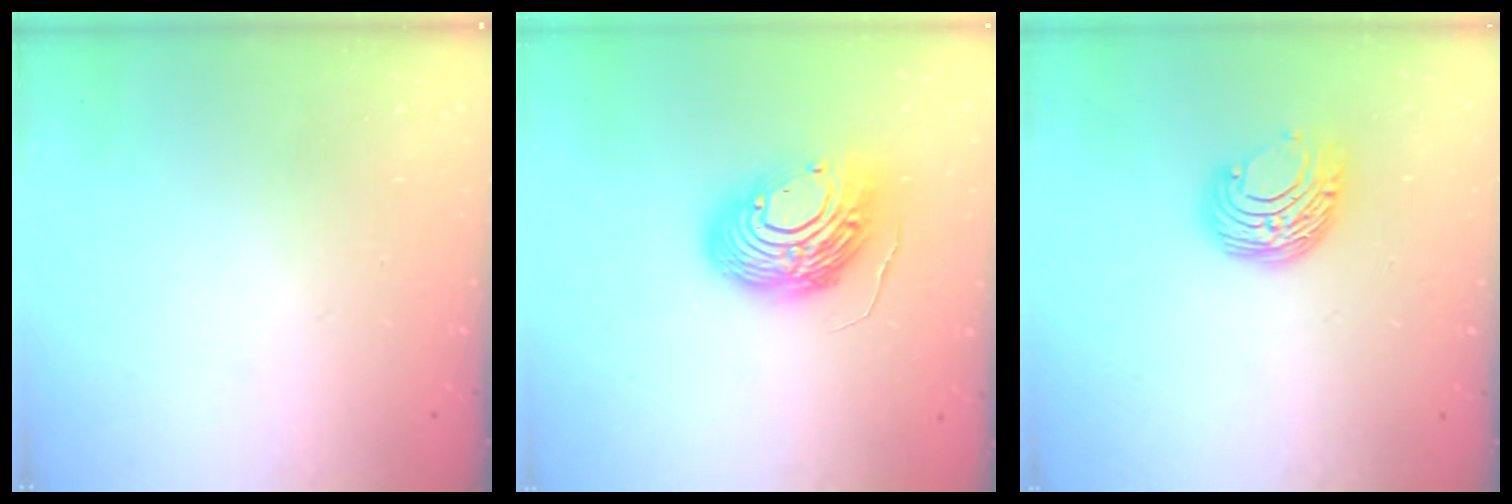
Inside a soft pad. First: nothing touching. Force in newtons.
{"total": 14.7, "press": 14.7, "slide": 1.3}
{"total": 8.7, "press": 8.6, "slide": 0.6}